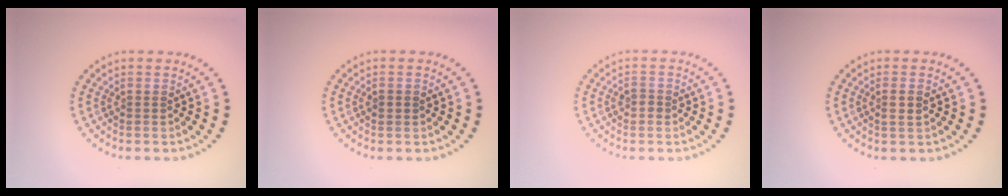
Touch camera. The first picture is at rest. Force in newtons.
{"total": 1.0, "press": 1.0, "slide": 0.1}
{"total": 1.0, "press": 0.9, "slide": 0.3}
{"total": 1.0, "press": 0.9, "slide": 0.5}